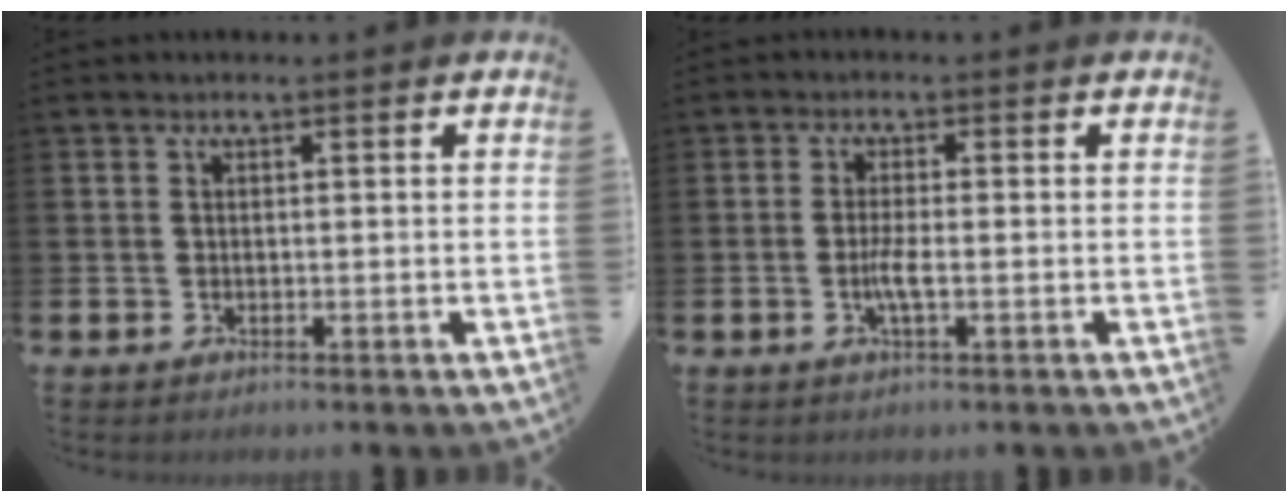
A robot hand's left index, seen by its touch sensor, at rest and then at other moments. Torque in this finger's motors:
{"motor_torque": [0.89, 0.29, 0.15, 0.13]}